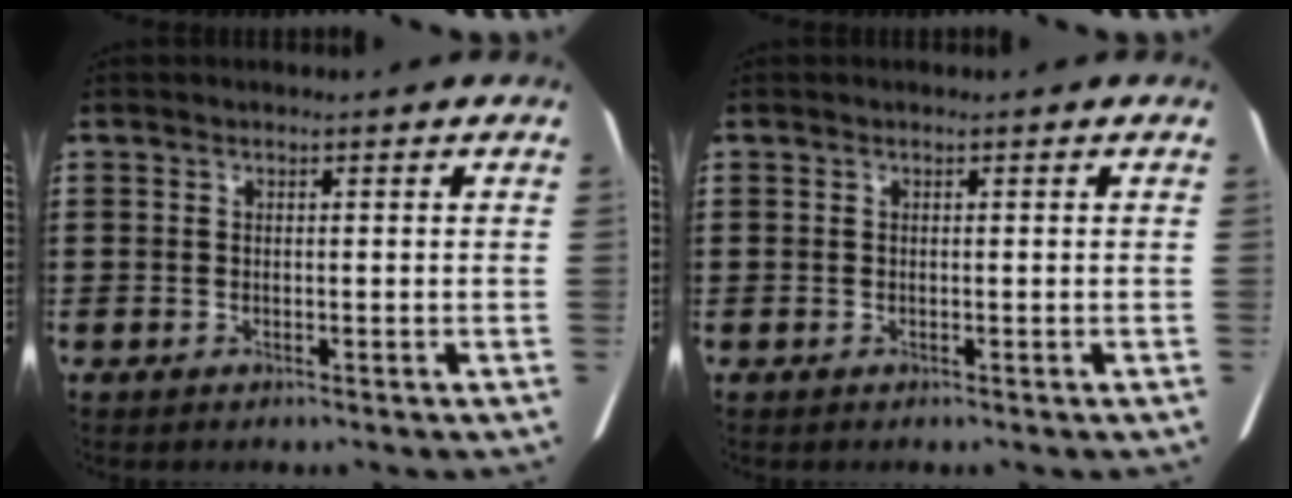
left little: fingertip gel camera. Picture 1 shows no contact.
{"total": 0.0}